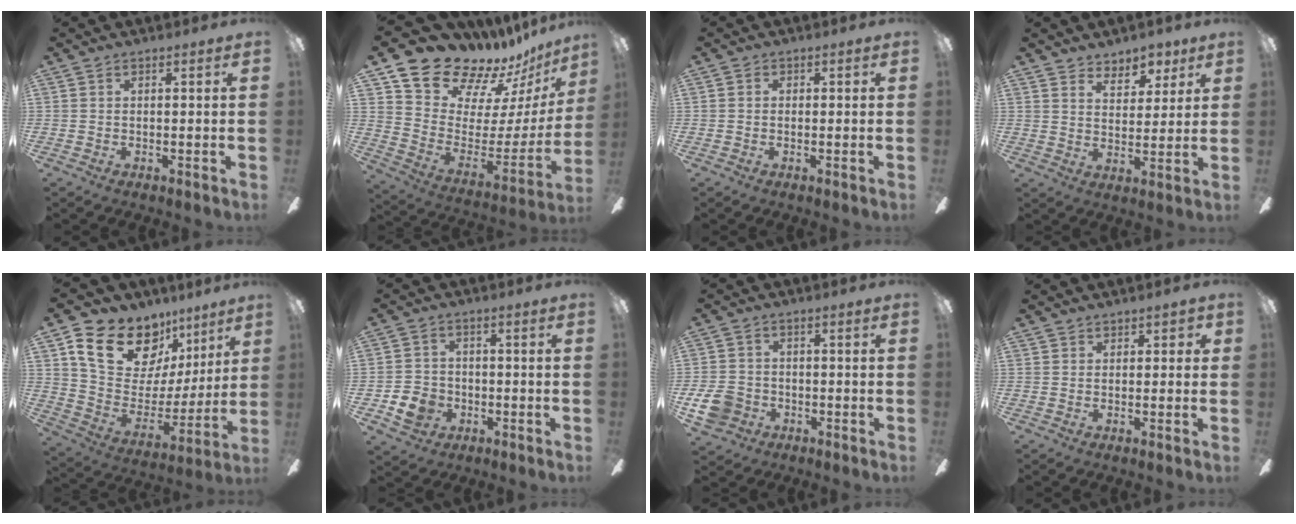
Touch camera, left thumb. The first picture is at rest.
{"total": 17.5, "force": [15.9, 6.8, 2.7], "torque": [-0.065, -0.146, 0.295]}
{"total": 0.9, "force": [-0.3, 0.8, 0.4], "torque": [-0.006, 0.005, -0.006]}
{"total": 6.0, "force": [4.7, 3.6, 0.5], "torque": [0.006, -0.034, 0.081]}
{"total": 21.6, "force": [12.8, 14.0, 10.3], "torque": [-0.170, -0.067, 0.240]}
{"total": 6.3, "force": [-2.3, 5.4, 2.1], "torque": [-0.048, 0.015, -0.042]}
{"total": 7.7, "force": [-2.9, 6.3, 3.4], "torque": [-0.078, 0.023, -0.053]}
{"total": 1.5, "force": [1.1, 1.0, 0.3], "torque": [0.002, 0.000, 0.019]}